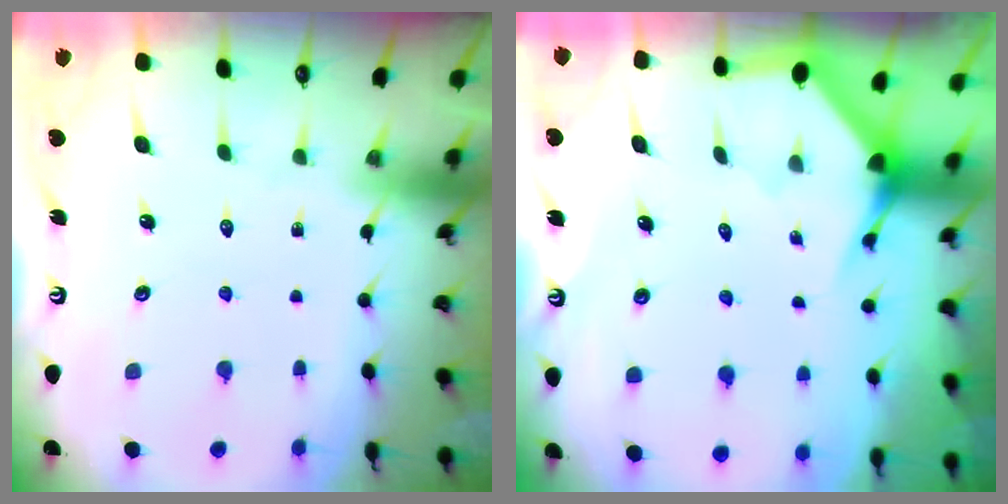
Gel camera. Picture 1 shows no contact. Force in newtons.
{"total": 3.6, "press": 3.5, "slide": 0.2}